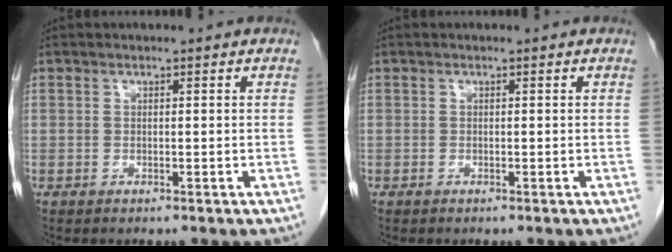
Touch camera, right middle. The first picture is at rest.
{"total": 0.0}